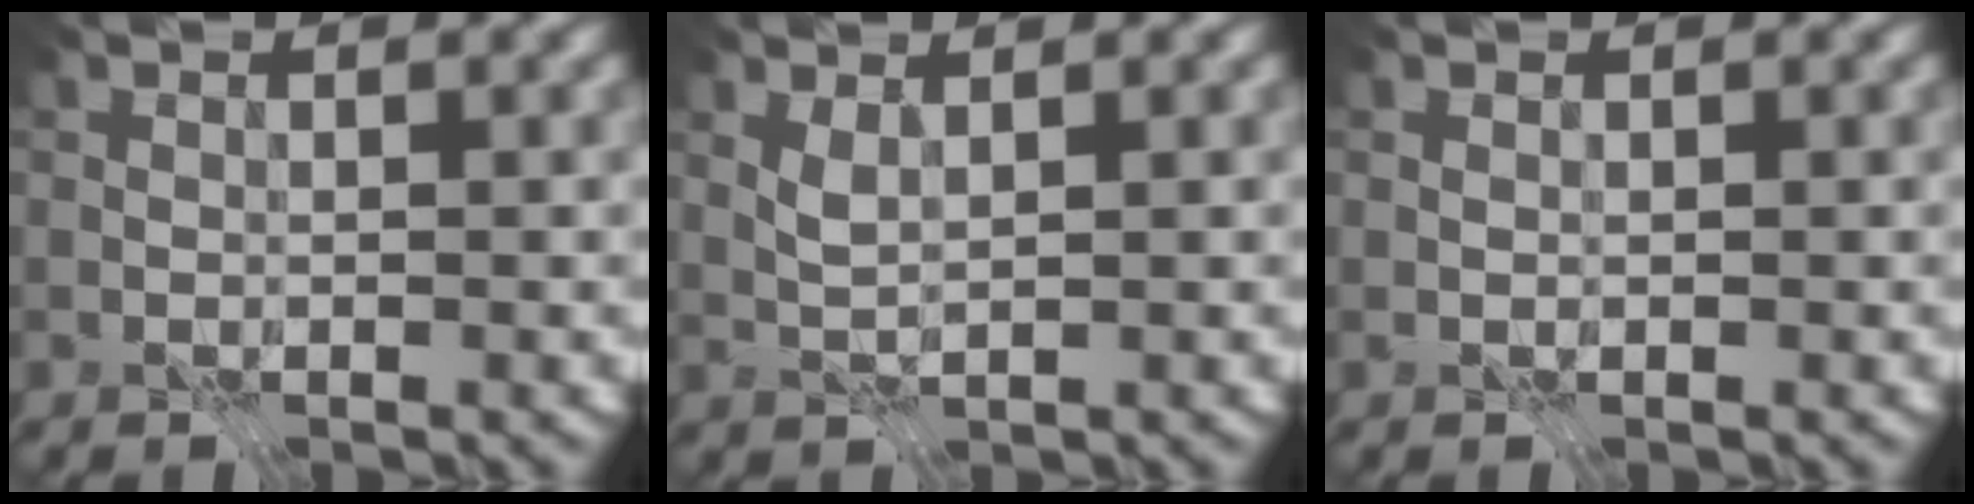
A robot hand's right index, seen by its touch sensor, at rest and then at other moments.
{"total": 1.4, "force": [0.7, 0.3, 1.2], "torque": [-0.034, 0.000, 0.017]}
{"total": 0.0}